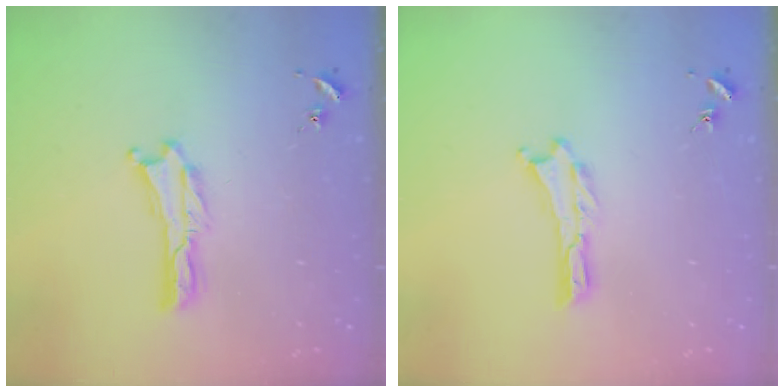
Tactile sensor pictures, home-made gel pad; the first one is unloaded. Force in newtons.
{"total": 0.0}